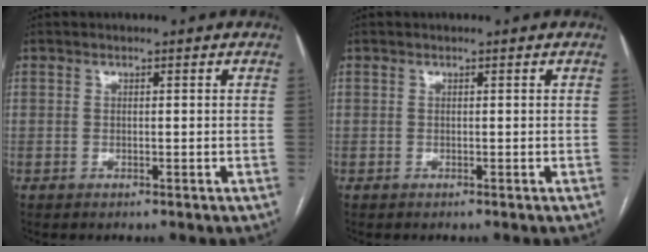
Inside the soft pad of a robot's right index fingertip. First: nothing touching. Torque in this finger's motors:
{"motor_torque": [0.00, 0.00, 0.00, 0.00]}